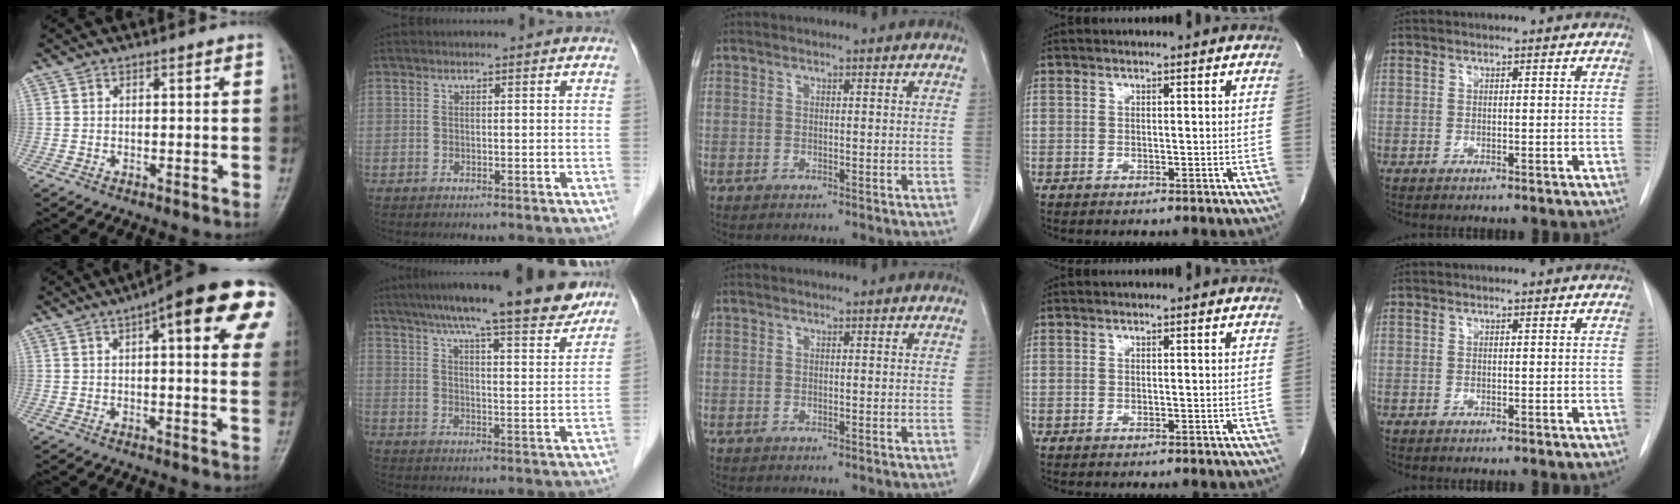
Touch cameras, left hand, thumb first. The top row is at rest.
{"thumb": {"total": 20.5, "force": [7.7, 5.6, 18.1], "torque": [-0.224, 0.010, 0.089]}, "index": {"total": 17.0, "force": [14.4, 1.8, 8.9], "torque": [-0.130, 0.003, 0.198]}}